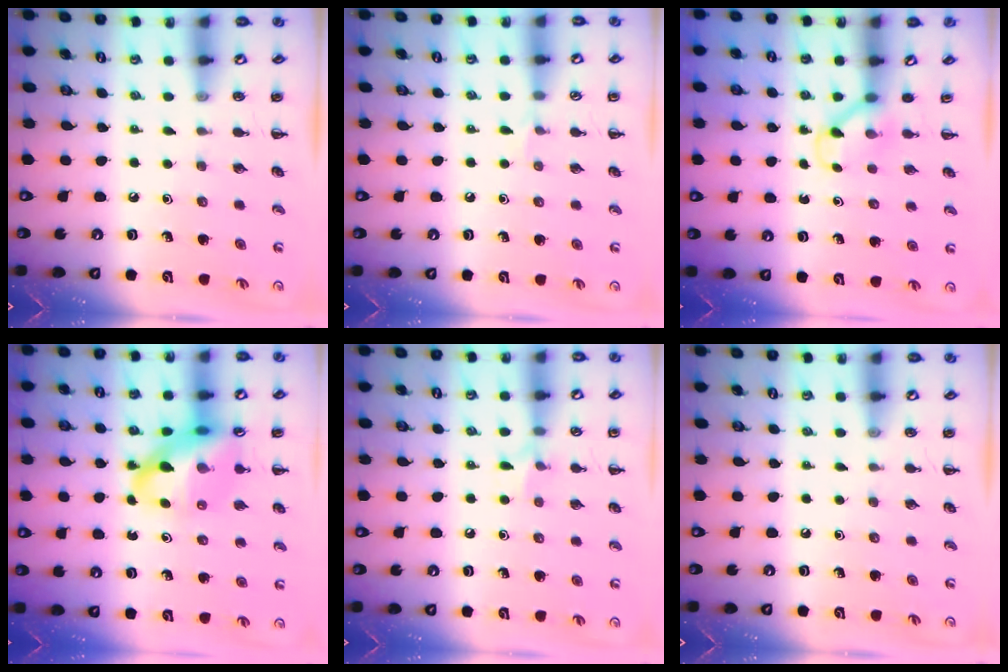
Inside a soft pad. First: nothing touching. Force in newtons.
{"total": 3.7, "press": 3.5, "slide": 1.3}
{"total": 3.5, "press": 3.3, "slide": 1.0}
{"total": 15.1, "press": 14.5, "slide": 4.0}
{"total": 6.1, "press": 5.8, "slide": 1.9}
{"total": 0.0}